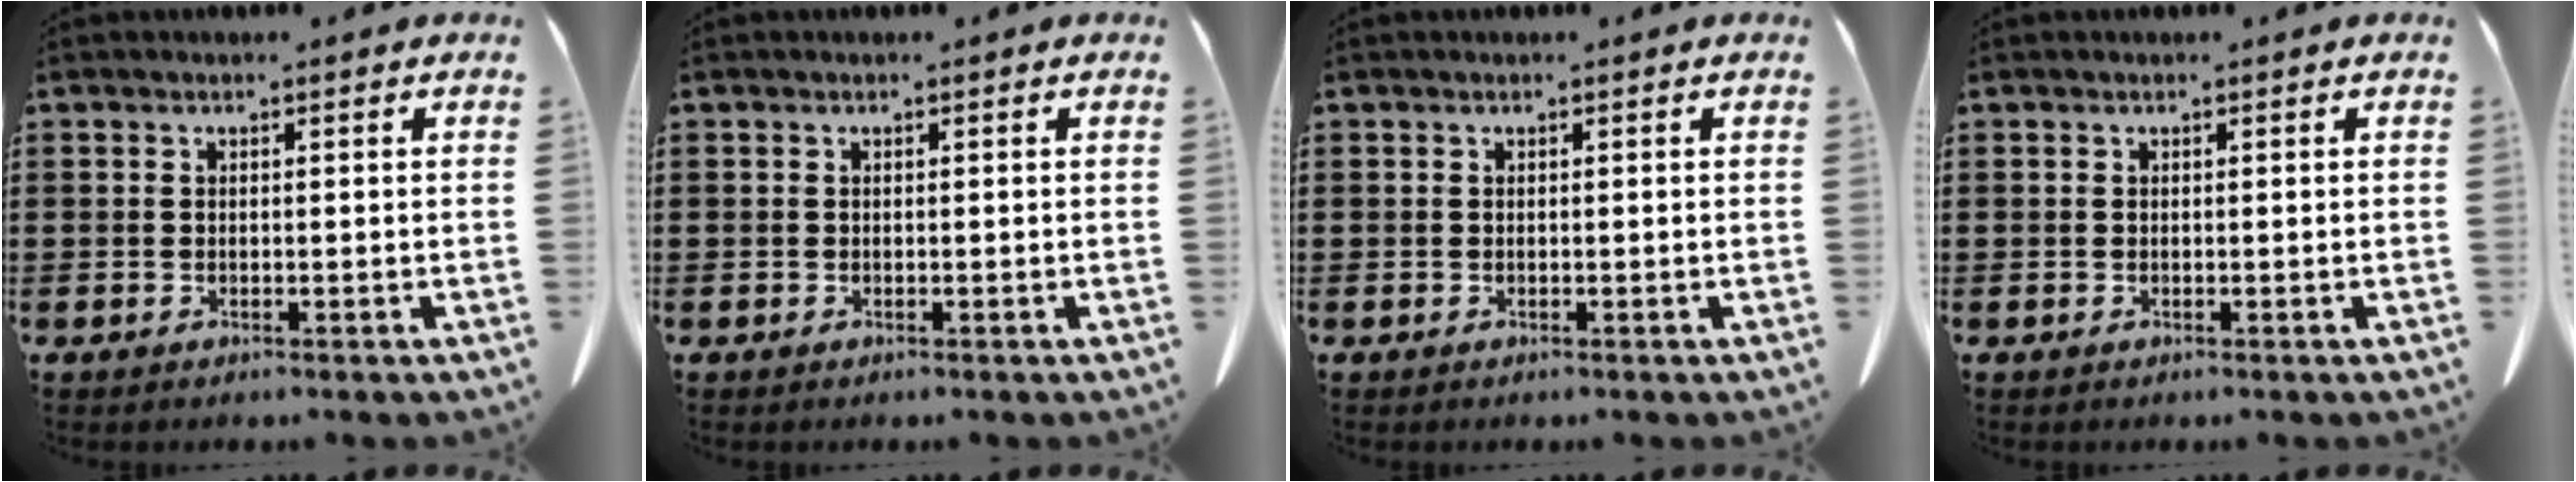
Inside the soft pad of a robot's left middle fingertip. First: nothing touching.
{"total": 0.0}
{"total": 0.0}
{"total": 0.0}